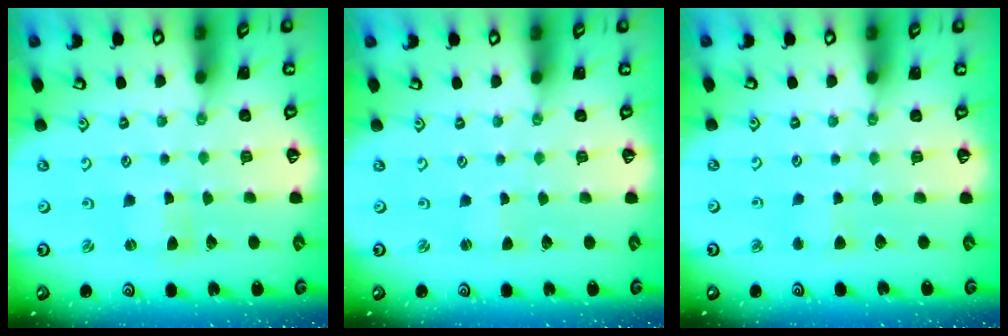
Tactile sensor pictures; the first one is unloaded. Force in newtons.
{"total": 0.0}
{"total": 3.8, "press": 3.8, "slide": 0.5}